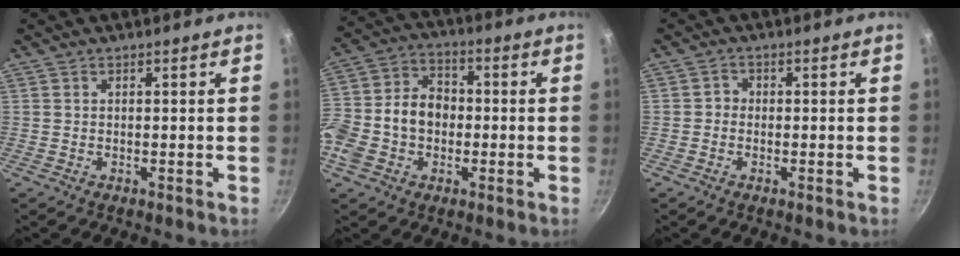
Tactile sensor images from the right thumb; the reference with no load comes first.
{"total": 15.3, "force": [-2.1, 11.6, 9.8], "torque": [-0.170, 0.041, -0.049]}
{"total": 1.7, "force": [-0.6, 1.5, 0.5], "torque": [0.003, 0.008, -0.015]}